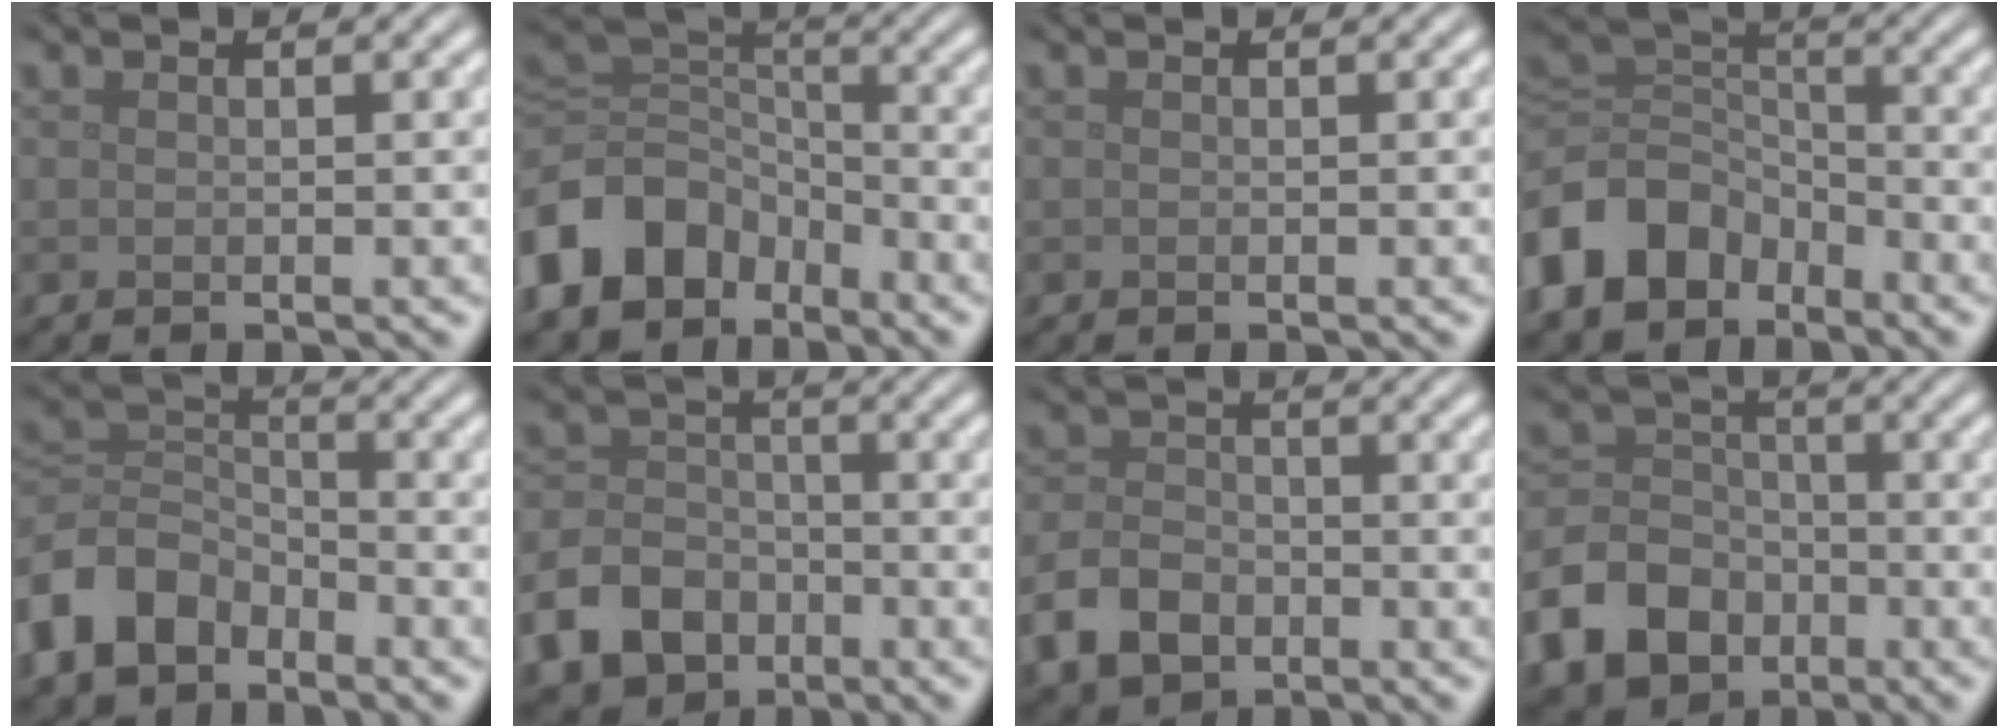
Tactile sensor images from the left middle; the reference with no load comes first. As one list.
[{"total": 10.1, "force": [-5.2, 7.5, 4.3], "torque": [-0.102, -0.008, -0.111]}, {"total": 0.0}, {"total": 9.0, "force": [-4.9, 6.4, 4.0], "torque": [-0.085, -0.006, -0.112]}, {"total": 6.9, "force": [-4.1, 4.6, 3.2], "torque": [-0.072, 0.004, -0.098]}, {"total": 7.7, "force": [-4.3, 5.7, 3.0], "torque": [-0.055, -0.008, -0.093]}, {"total": 4.8, "force": [-2.4, 3.3, 2.4], "torque": [-0.053, 0.000, -0.053]}, {"total": 9.8, "force": [-5.1, 7.5, 3.7], "torque": [-0.087, -0.015, -0.113]}]